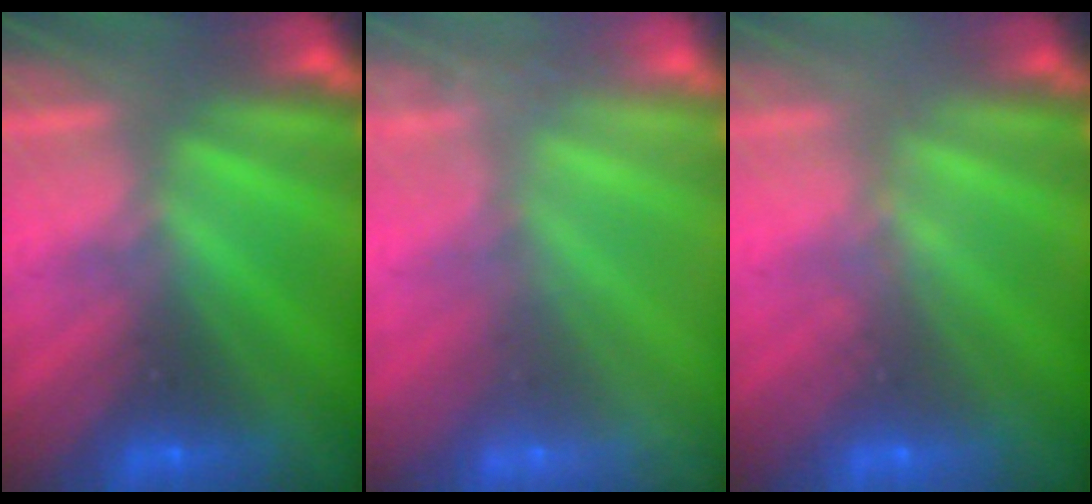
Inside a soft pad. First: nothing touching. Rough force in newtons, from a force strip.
{"total": 2.4}
{"total": 1.7}